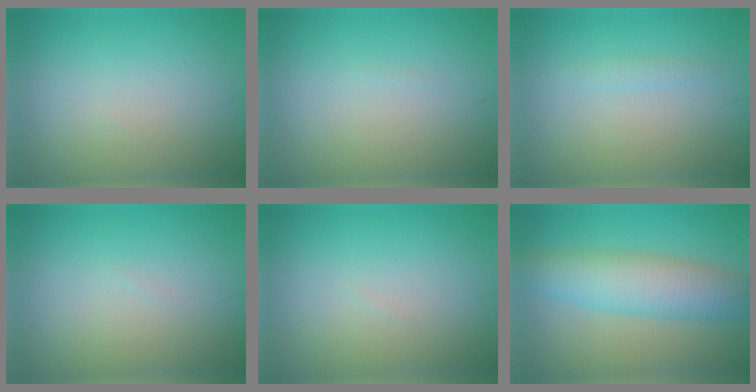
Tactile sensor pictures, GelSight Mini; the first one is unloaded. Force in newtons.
{"total": 0.0}
{"total": 0.7, "press": 0.7, "slide": 0.1}
{"total": 0.0}
{"total": 0.0}
{"total": 5.9, "press": 5.9, "slide": 0.1}